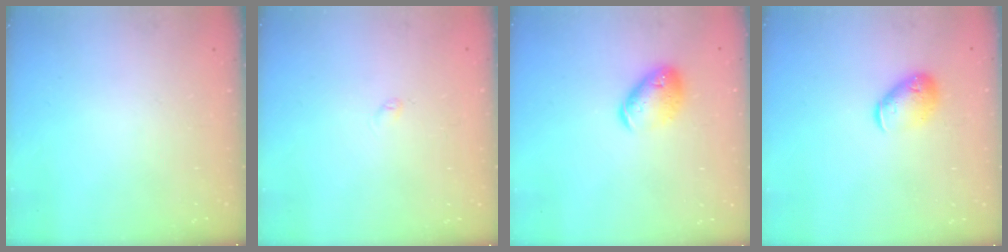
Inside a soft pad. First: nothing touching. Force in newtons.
{"total": 2.4, "press": 2.3, "slide": 0.4}
{"total": 11.1, "press": 10.9, "slide": 1.6}
{"total": 10.0, "press": 9.9, "slide": 1.5}